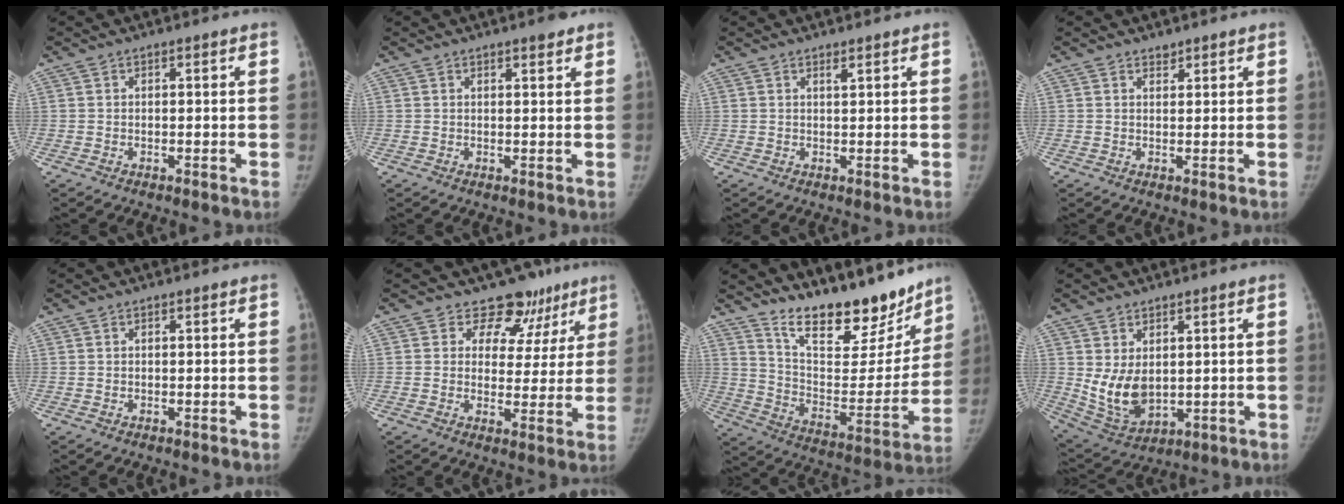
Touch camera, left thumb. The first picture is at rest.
{"total": 2.0, "force": [1.5, 0.5, 1.3], "torque": [-0.015, -0.008, 0.019]}
{"total": 0.9, "force": [0.7, 0.1, 0.5], "torque": [-0.008, -0.007, 0.013]}
{"total": 1.1, "force": [1.0, 0.6, 0.1], "torque": [0.011, -0.008, 0.014]}
{"total": 0.0}
{"total": 9.8, "force": [7.0, 6.7, 1.3], "torque": [0.027, -0.034, 0.079]}
{"total": 22.7, "force": [18.2, 7.8, 11.0], "torque": [-0.121, -0.113, 0.285]}
{"total": 9.1, "force": [1.2, 6.0, 6.7], "torque": [-0.106, -0.022, 0.048]}